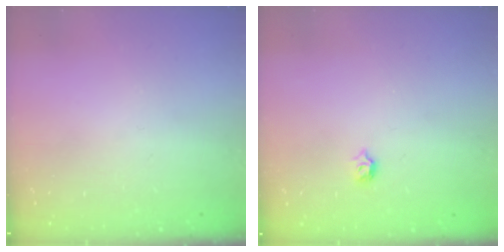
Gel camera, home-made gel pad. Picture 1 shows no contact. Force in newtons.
{"total": 5.1, "press": 5.0, "slide": 1.0}